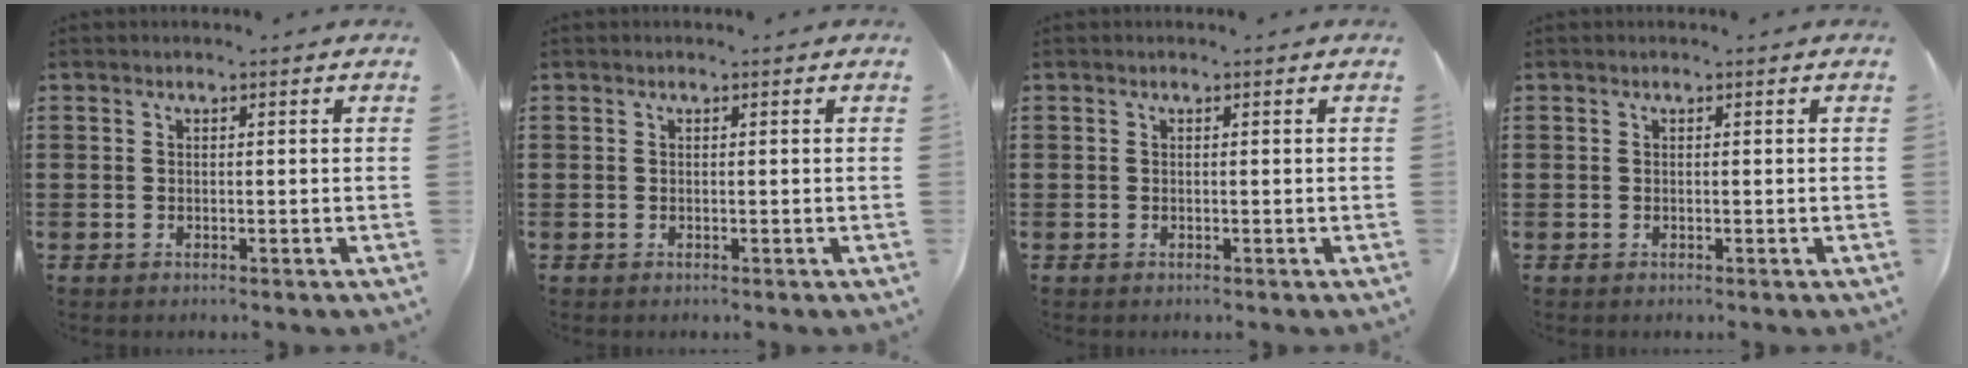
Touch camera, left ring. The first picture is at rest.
{"total": 0.0}
{"total": 0.0}
{"total": 0.0}